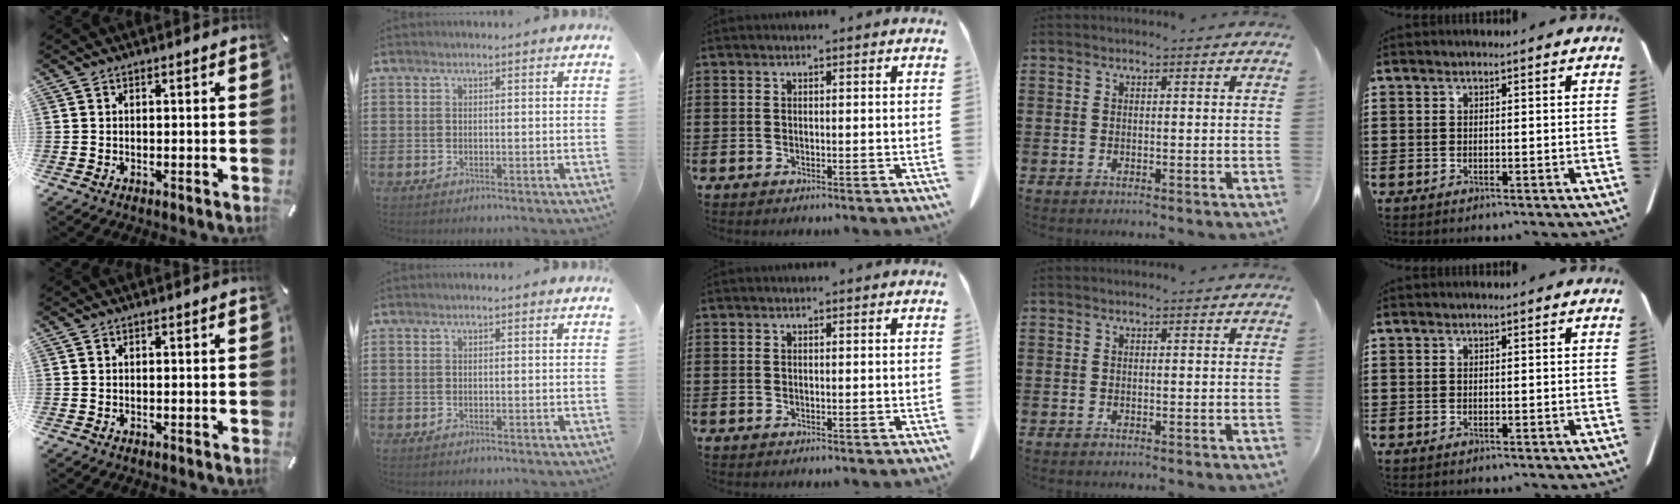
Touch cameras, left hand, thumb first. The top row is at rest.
{}